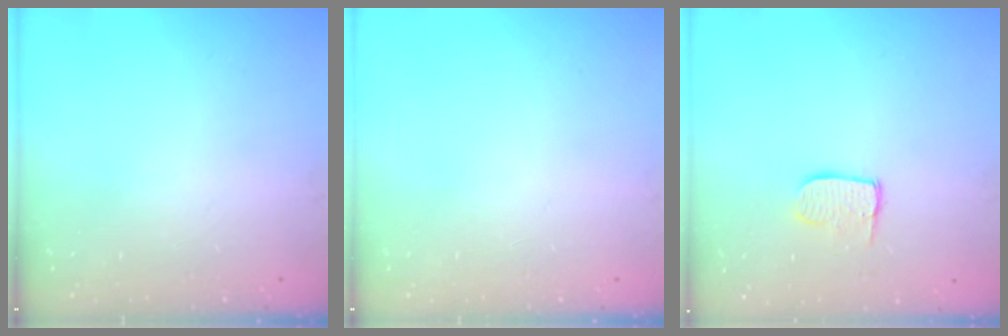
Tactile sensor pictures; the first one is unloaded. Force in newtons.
{"total": 0.0}
{"total": 7.0, "press": 7.0, "slide": 0.3}